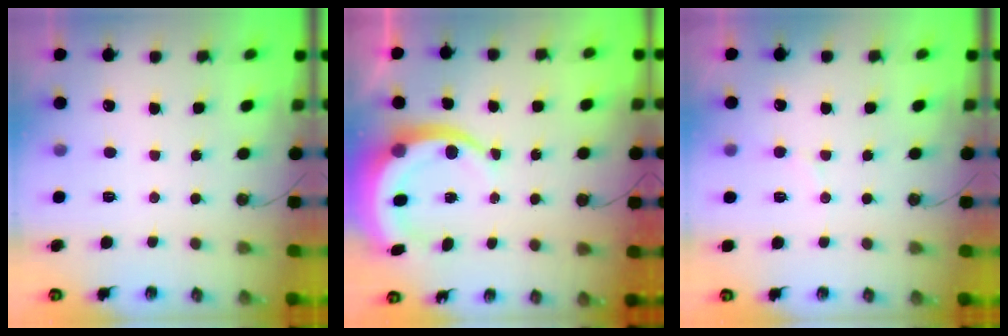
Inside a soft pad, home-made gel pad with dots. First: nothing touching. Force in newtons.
{"total": 9.1, "press": 9.1, "slide": 0.9}
{"total": 5.0, "press": 4.9, "slide": 0.9}